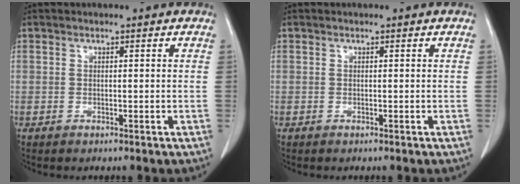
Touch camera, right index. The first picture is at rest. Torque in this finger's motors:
{"motor_torque": [-0.01, 0.00, 0.00, 0.00]}